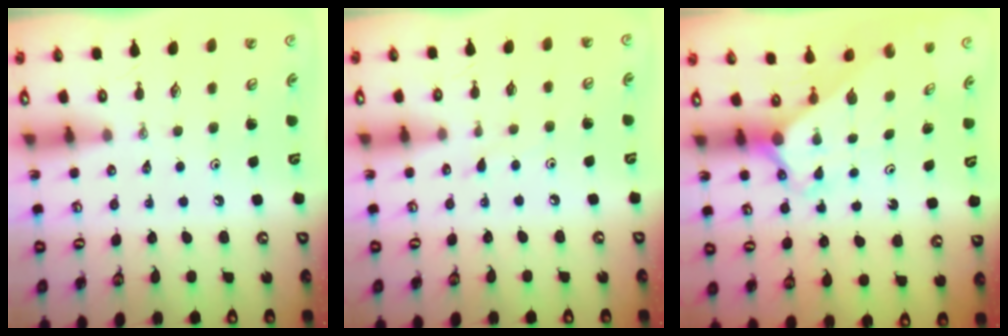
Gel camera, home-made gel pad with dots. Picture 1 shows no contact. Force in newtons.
{"total": 5.0, "press": 5.0, "slide": 0.5}
{"total": 2.7, "press": 2.7, "slide": 0.1}